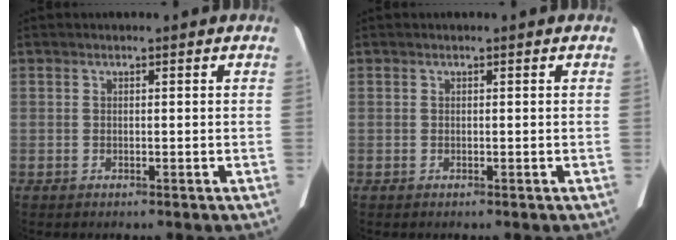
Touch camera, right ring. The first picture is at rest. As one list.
[{"total": 0.0}]